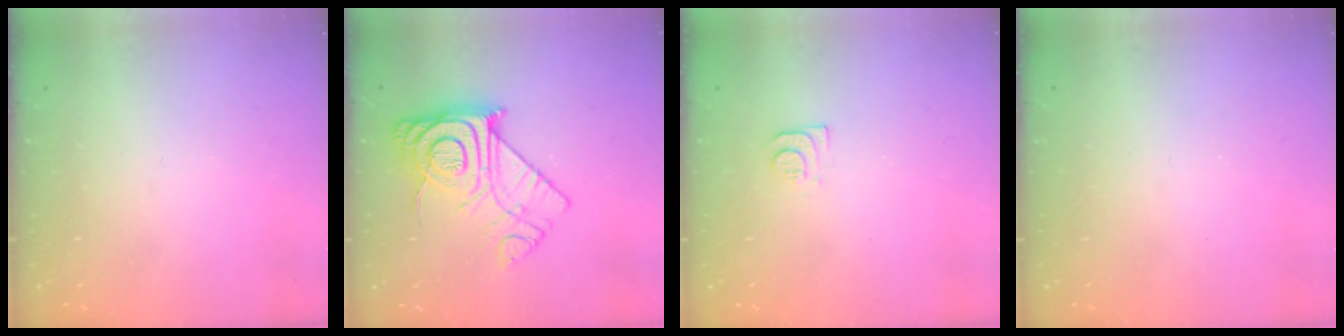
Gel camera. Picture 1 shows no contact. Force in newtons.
{"total": 16.4, "press": 16.3, "slide": 1.7}
{"total": 8.2, "press": 8.2, "slide": 0.9}
{"total": 1.8, "press": 1.8, "slide": 0.4}